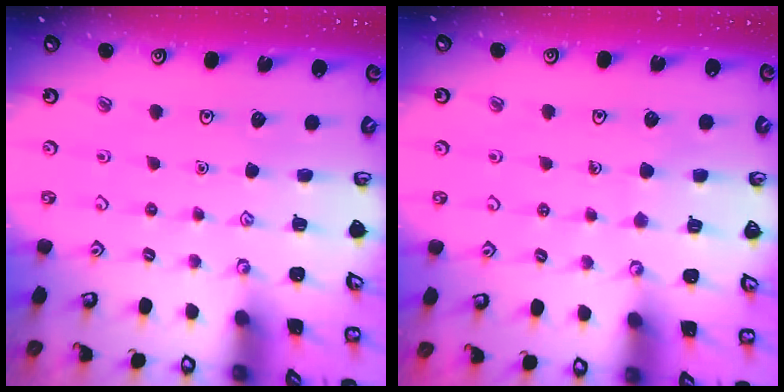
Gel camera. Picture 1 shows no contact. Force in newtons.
{"total": 4.3, "press": 4.3, "slide": 0.3}